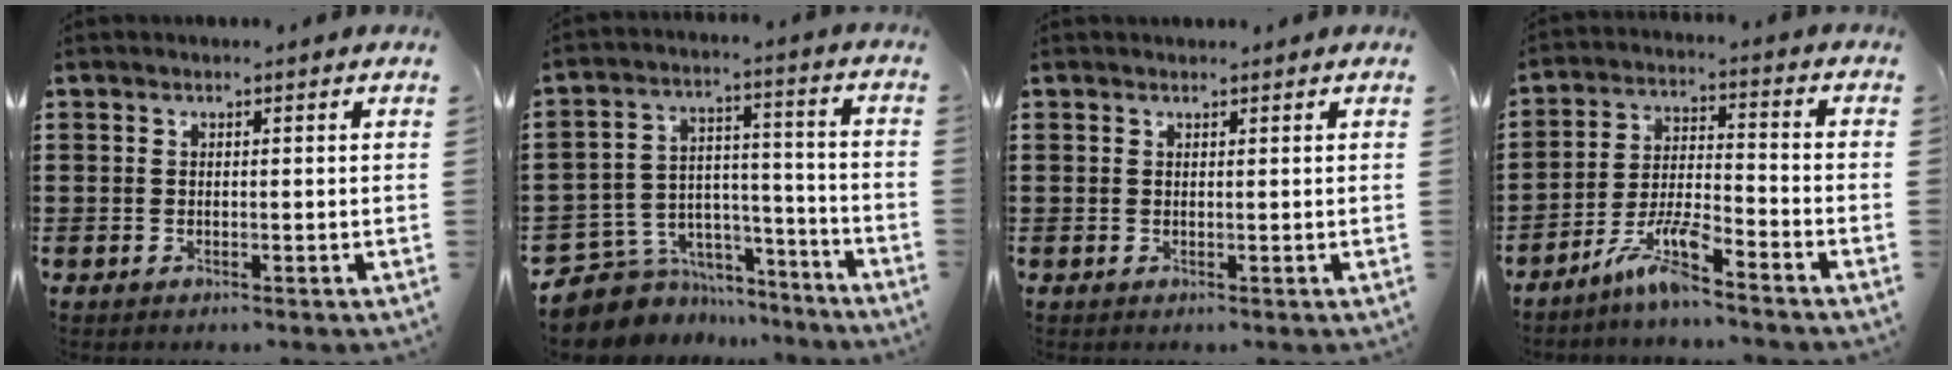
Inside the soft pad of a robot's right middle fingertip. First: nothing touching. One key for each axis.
{"total": 7.0, "fx": -5.9, "fy": 3.8, "fz": 0.5, "tx": -0.032, "ty": 0.002, "tz": -0.115}
{"total": 0.5, "fx": 0.5, "fy": 0.1, "fz": 0.0, "tx": -0.003, "ty": 0.001, "tz": 0.011}
{"total": 7.5, "fx": -5.9, "fy": 0.8, "fz": 4.5, "tx": -0.099, "ty": -0.005, "tz": -0.115}